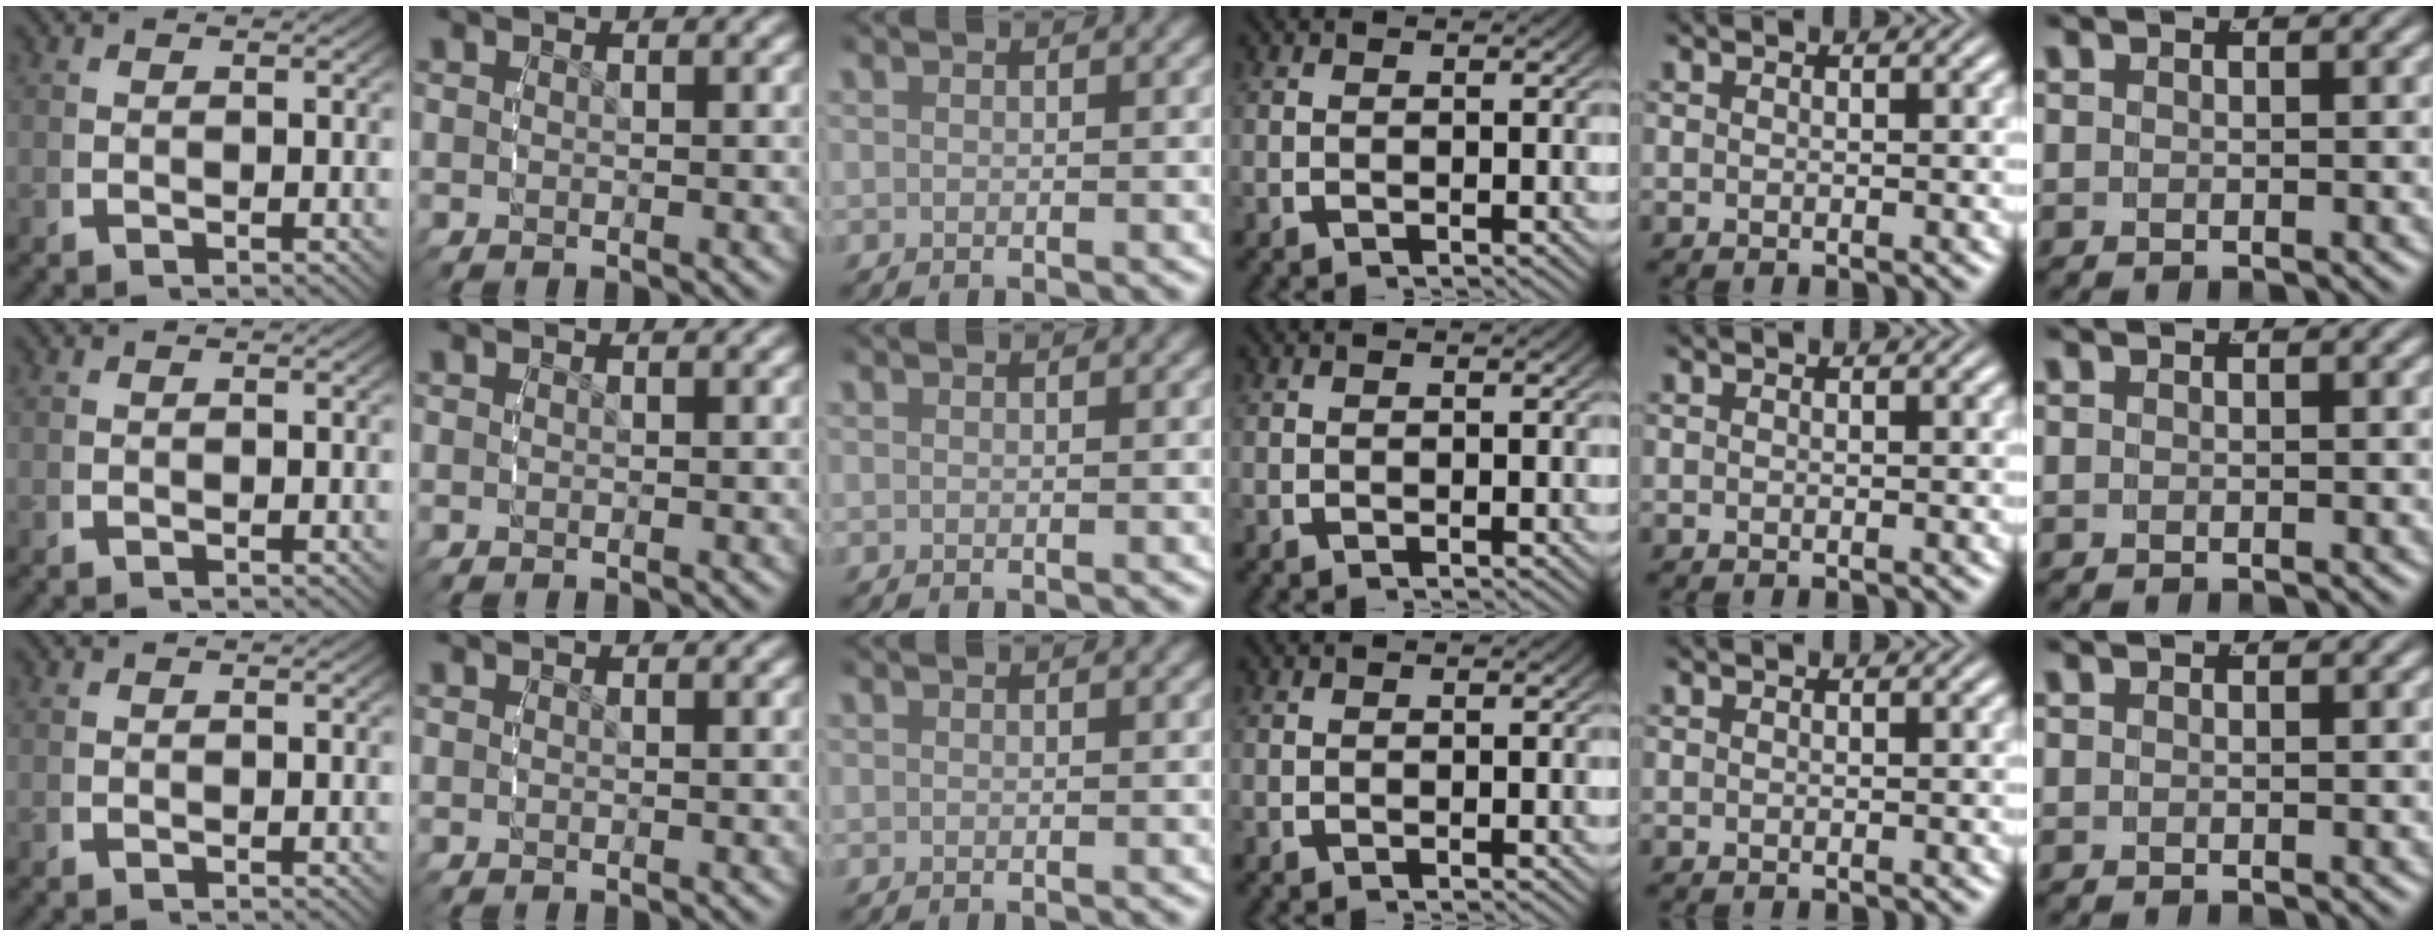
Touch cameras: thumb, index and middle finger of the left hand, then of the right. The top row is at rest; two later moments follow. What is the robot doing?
{"motion": "reach", "object": "button"}